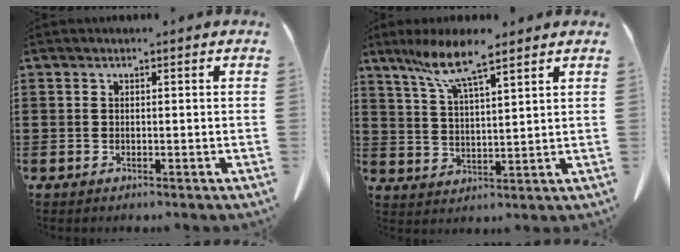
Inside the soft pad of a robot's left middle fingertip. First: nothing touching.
{"total": 8.2, "force": [6.0, 0.8, 5.6], "torque": [-0.132, -0.013, 0.102]}